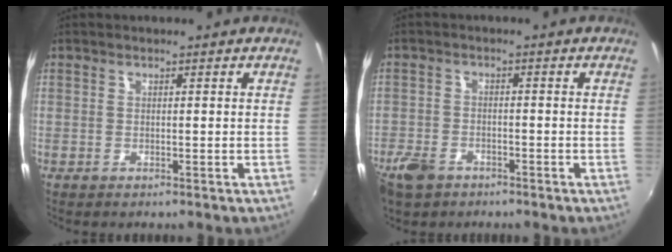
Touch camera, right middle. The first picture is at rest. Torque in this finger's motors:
{"motor_torque": [1.13, -1.00, 0.46, 0.14]}